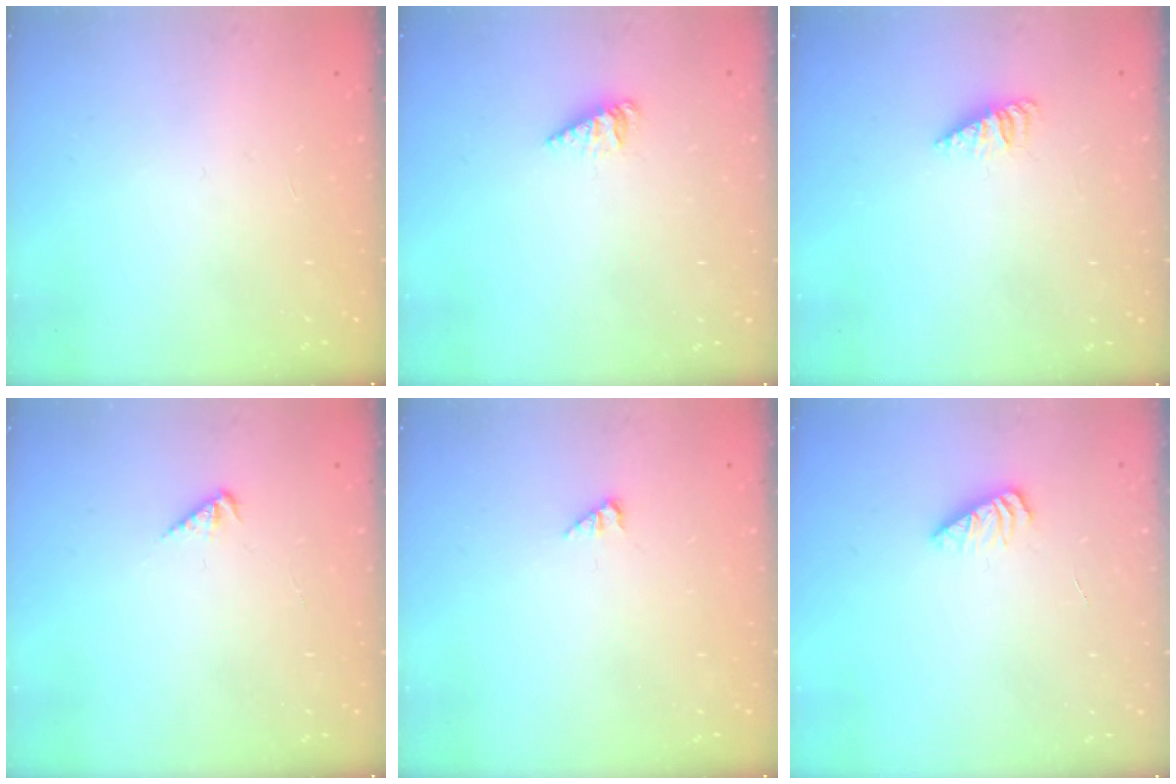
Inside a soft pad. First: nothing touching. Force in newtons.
{"total": 2.0, "press": 2.0, "slide": 0.3}
{"total": 1.8, "press": 1.8, "slide": 0.4}
{"total": 2.1, "press": 2.1, "slide": 0.2}
{"total": 1.0, "press": 0.9, "slide": 0.2}
{"total": 2.8, "press": 2.7, "slide": 0.3}